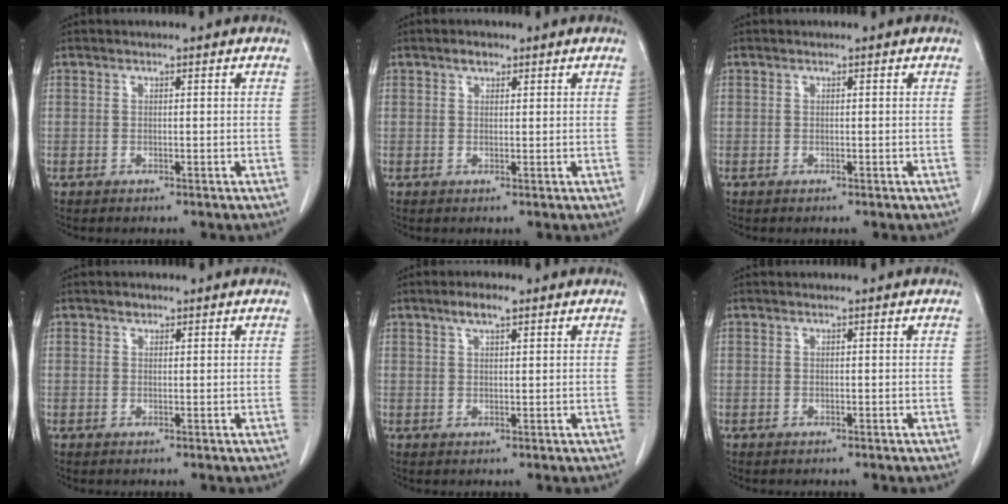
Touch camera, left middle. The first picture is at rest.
{"total": 1.3, "force": [0.8, 0.8, 0.5], "torque": [-0.011, 0.002, 0.013]}
{"total": 0.0}
{"total": 0.8, "force": [0.6, 0.6, 0.2], "torque": [-0.003, -0.002, 0.007]}
{"total": 3.0, "force": [1.9, 0.8, 2.2], "torque": [-0.044, 0.007, 0.035]}
{"total": 0.0}